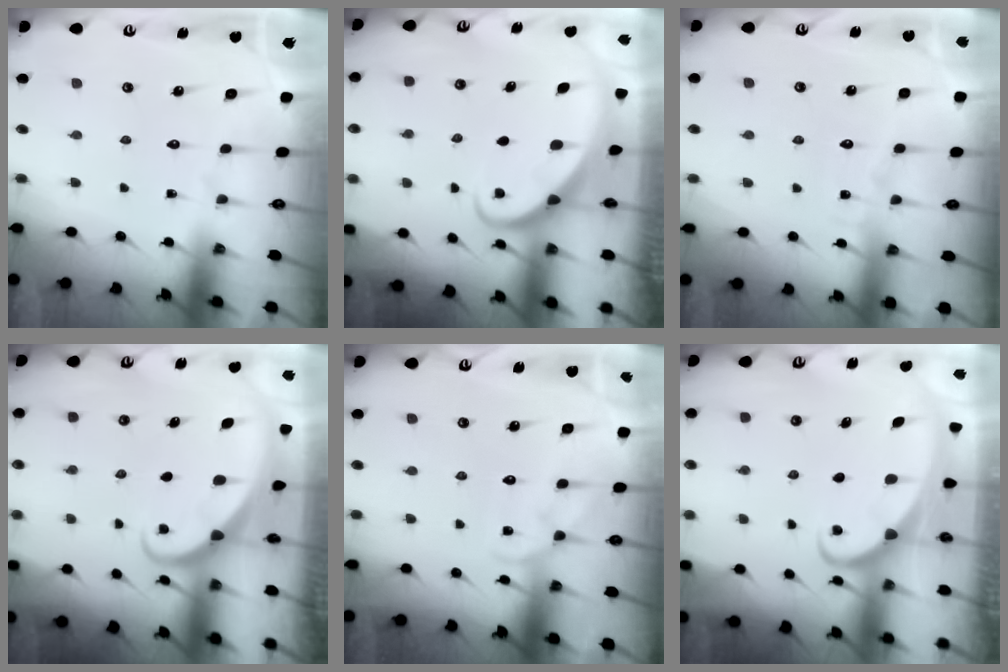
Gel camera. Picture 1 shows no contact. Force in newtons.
{"total": 2.3, "press": 2.3, "slide": 0.2}
{"total": 2.6, "press": 2.6, "slide": 0.3}
{"total": 1.6, "press": 1.6, "slide": 0.0}
{"total": 3.5, "press": 3.5, "slide": 0.4}
{"total": 1.9, "press": 1.9, "slide": 0.3}